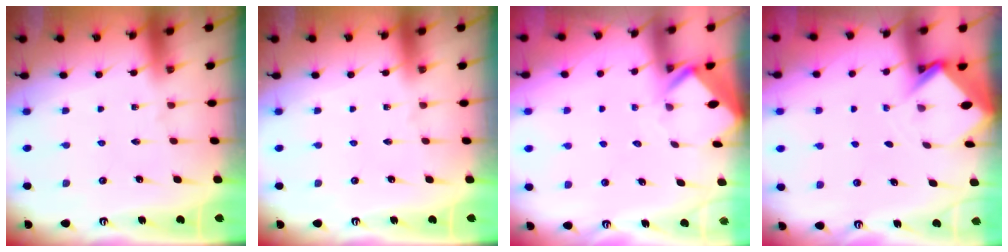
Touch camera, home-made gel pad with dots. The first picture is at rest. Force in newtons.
{"total": 0.0}
{"total": 2.6, "press": 2.6, "slide": 0.1}
{"total": 2.9, "press": 2.9, "slide": 0.2}